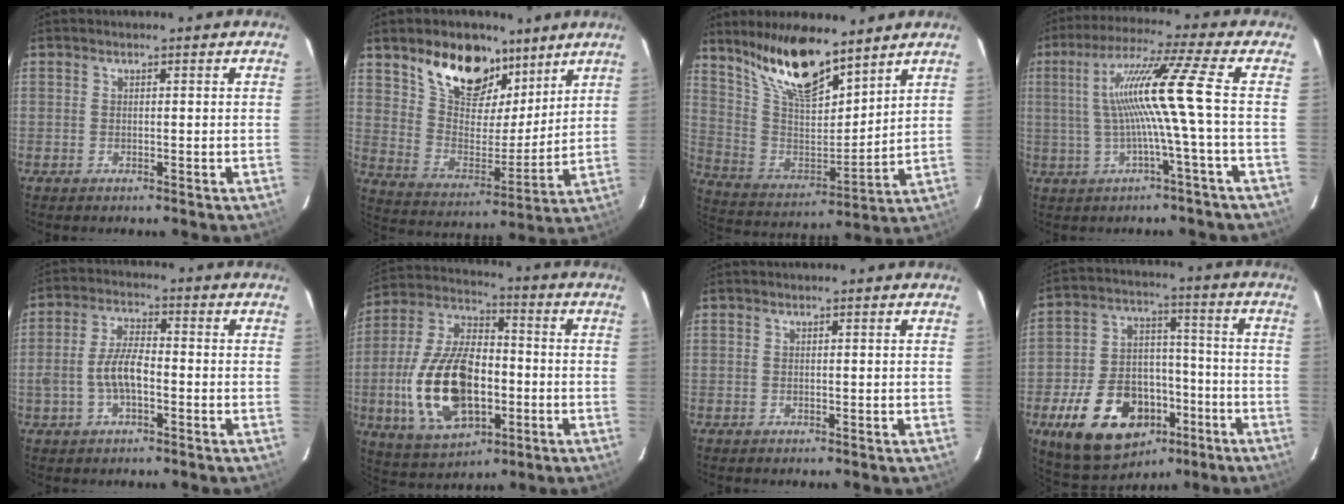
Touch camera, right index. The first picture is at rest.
{"total": 16.9, "force": [10.9, 9.2, 9.1], "torque": [-0.168, 0.020, 0.199]}
{"total": 17.4, "force": [13.0, 5.2, 10.4], "torque": [-0.194, -0.002, 0.252]}
{"total": 11.3, "force": [-0.6, -2.4, 11.0], "torque": [-0.198, 0.005, -0.002]}
{"total": 6.6, "force": [-1.8, 2.8, 5.7], "torque": [-0.116, 0.009, -0.033]}
{"total": 19.9, "force": [-4.5, 10.5, 16.3], "torque": [-0.344, 0.002, -0.066]}
{"total": 0.0}
{"total": 19.6, "force": [-9.7, 12.6, 11.4], "torque": [-0.240, 0.023, -0.137]}